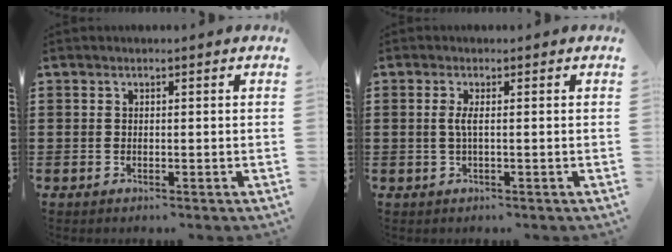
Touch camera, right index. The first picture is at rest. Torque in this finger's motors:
{"motor_torque": [0.82, 0.30, 0.25, 0.09]}